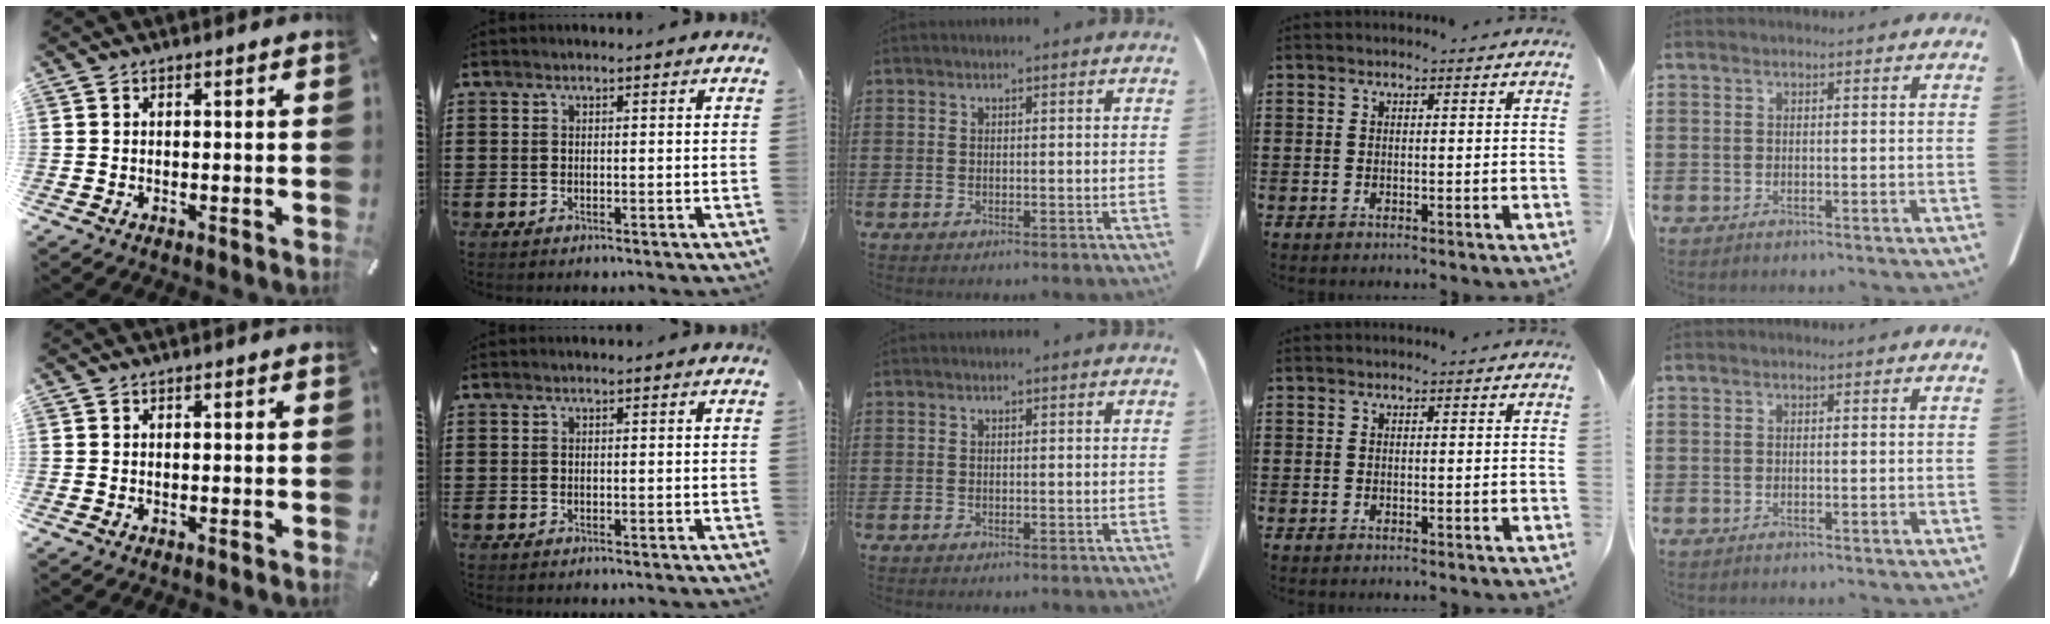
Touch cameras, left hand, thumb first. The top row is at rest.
{}